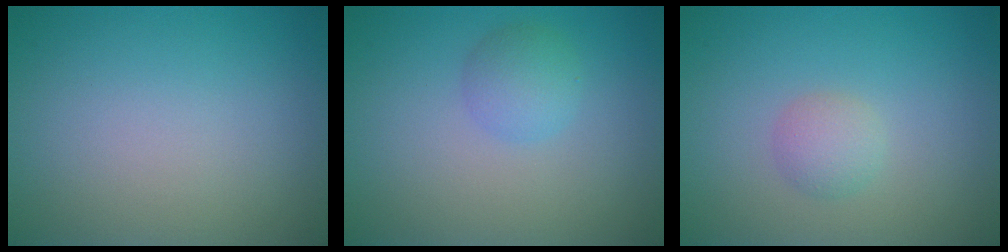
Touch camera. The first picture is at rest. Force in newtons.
{"total": 2.1, "press": 2.1, "slide": 0.1}
{"total": 1.7, "press": 1.7, "slide": 0.1}